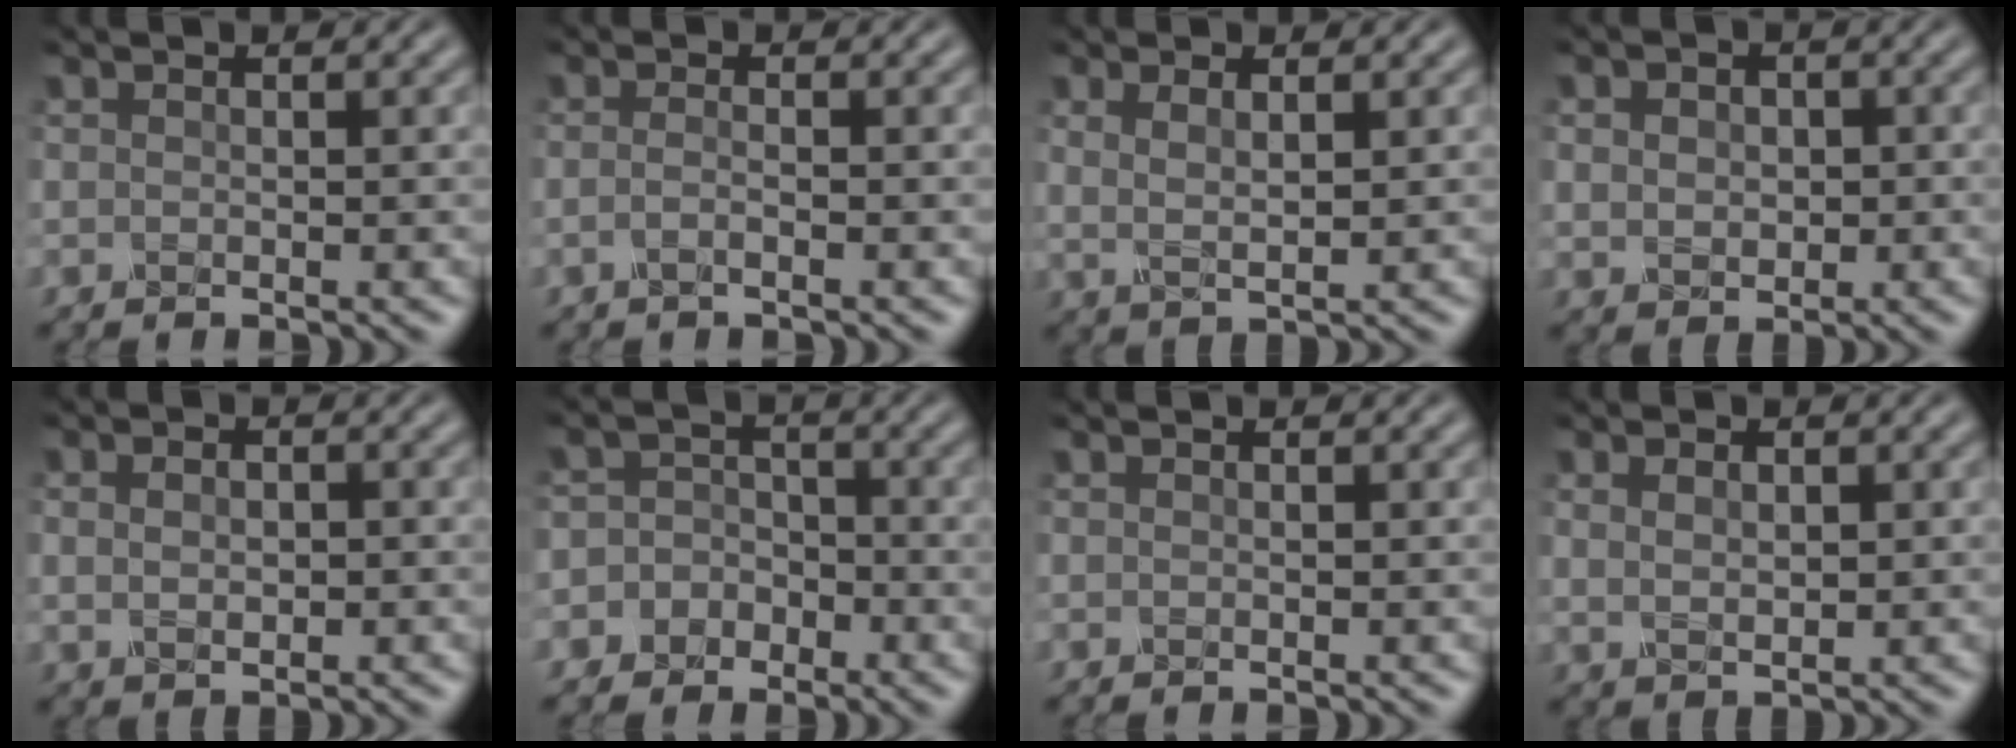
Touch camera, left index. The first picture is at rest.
{"total": 1.2, "force": [-0.5, 0.4, 1.0], "torque": [-0.018, -0.003, -0.014]}
{"total": 2.2, "force": [1.0, 0.7, 1.9], "torque": [-0.036, -0.006, 0.022]}
{"total": 3.0, "force": [0.4, 2.5, 1.8], "torque": [-0.028, 0.009, 0.000]}
{"total": 2.6, "force": [0.2, 1.8, 1.9], "torque": [-0.031, 0.004, 0.003]}
{"total": 4.7, "force": [-2.3, 4.1, 0.4], "torque": [0.025, 0.002, -0.060]}
{"total": 0.0}
{"total": 2.1, "force": [0.6, 1.2, 1.6], "torque": [-0.033, -0.003, 0.016]}